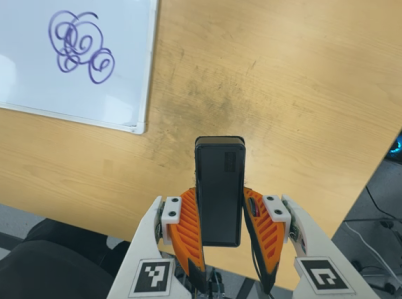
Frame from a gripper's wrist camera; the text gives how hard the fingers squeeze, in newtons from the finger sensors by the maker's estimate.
{"total": 5.4, "left": 3.7, "right": 7.0}